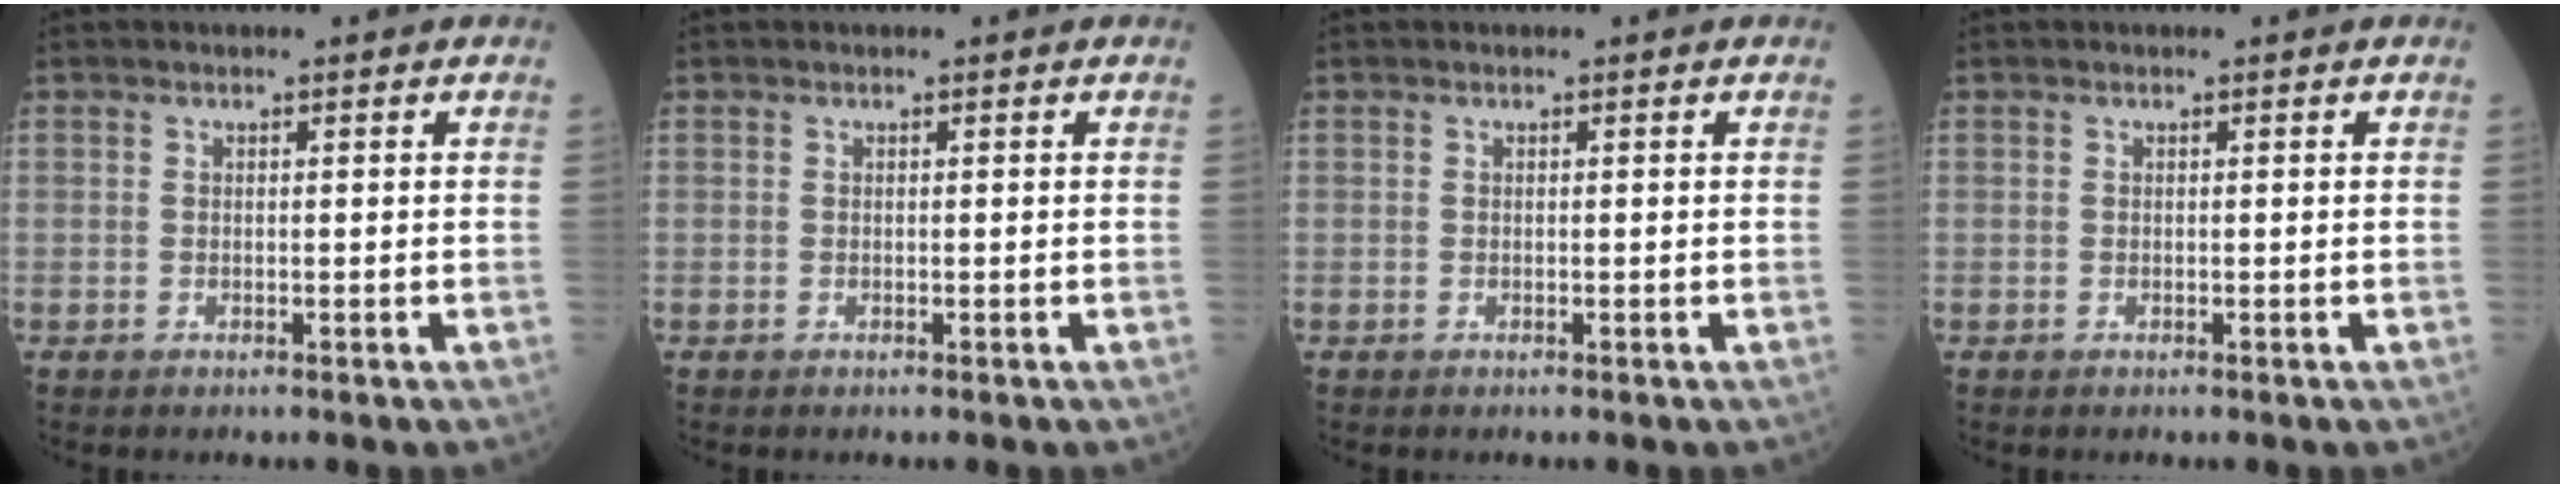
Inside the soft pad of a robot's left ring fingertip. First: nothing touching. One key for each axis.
{"total": 0.0}
{"total": 0.0}
{"total": 0.0}